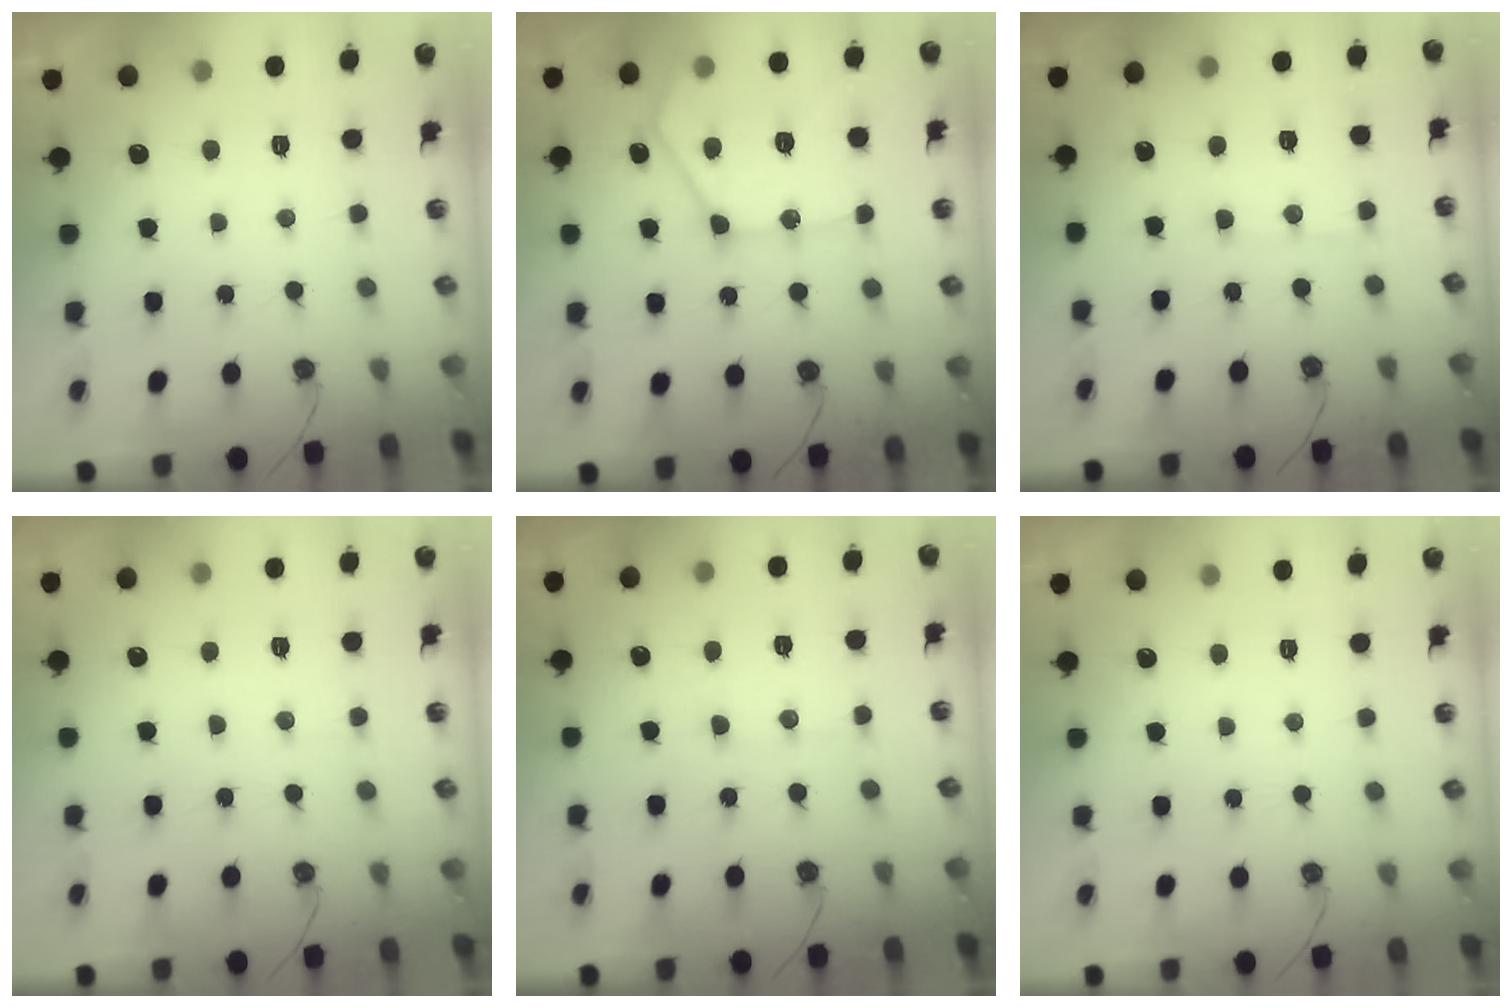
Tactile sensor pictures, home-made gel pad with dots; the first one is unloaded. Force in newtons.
{"total": 20.5, "press": 20.4, "slide": 2.0}
{"total": 6.6, "press": 6.6, "slide": 0.3}
{"total": 5.0, "press": 5.0, "slide": 0.7}
{"total": 6.4, "press": 6.4, "slide": 0.5}
{"total": 0.0}